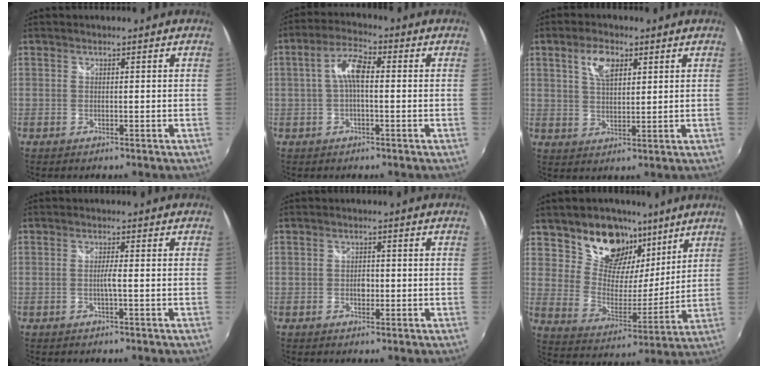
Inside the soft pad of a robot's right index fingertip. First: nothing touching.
{"total": 5.8, "force": [0.0, 2.0, 5.5], "torque": [-0.110, 0.018, -0.001]}
{"total": 6.0, "force": [2.9, 2.9, 4.5], "torque": [-0.080, 0.009, 0.053]}
{"total": 1.7, "force": [-0.5, -0.4, 1.5], "torque": [-0.027, -0.001, -0.012]}
{"total": 1.9, "force": [-0.5, 1.4, 1.3], "torque": [-0.023, 0.002, -0.009]}
{"total": 15.9, "force": [10.3, 10.2, 6.5], "torque": [-0.124, 0.004, 0.181]}